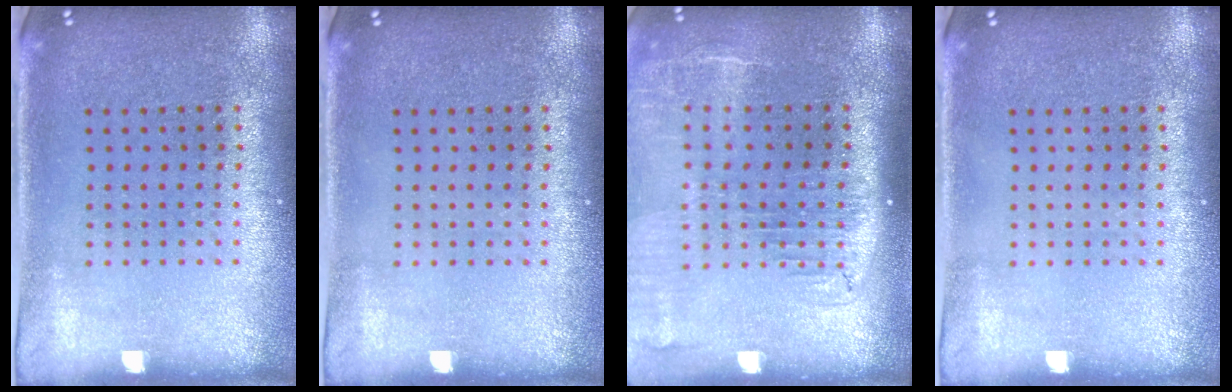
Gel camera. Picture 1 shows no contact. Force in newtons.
{"total": 0.0}
{"total": 2.2, "press": 1.8, "slide": 1.3}
{"total": 0.0}